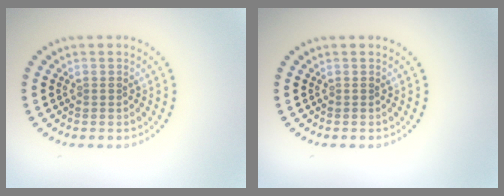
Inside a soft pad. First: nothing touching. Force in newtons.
{"total": 0.0}